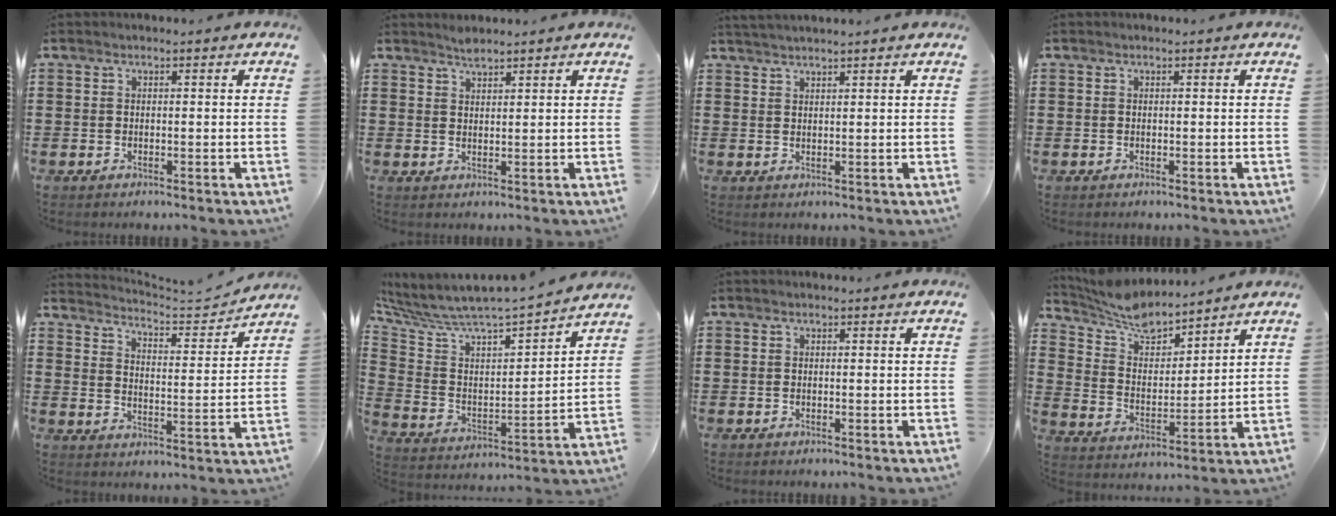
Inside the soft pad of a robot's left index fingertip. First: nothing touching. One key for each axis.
{"total": 1.9, "fx": 1.8, "fy": 0.1, "fz": 0.5, "tx": -0.013, "ty": 0.000, "tz": 0.035}
{"total": 1.6, "fx": 1.5, "fy": -0.3, "fz": 0.4, "tx": -0.009, "ty": 0.001, "tz": 0.030}
{"total": 0.0}
{"total": 3.7, "fx": 3.7, "fy": 0.1, "fz": 0.4, "tx": -0.025, "ty": -0.036, "tz": 0.055}
{"total": 5.0, "fx": 4.8, "fy": 0.6, "fz": 1.4, "tx": -0.058, "ty": -0.060, "tz": 0.073}
{"total": 0.0}
{"total": 7.6, "fx": 6.9, "fy": 1.4, "fz": 2.7, "tx": -0.080, "ty": -0.032, "tz": 0.125}